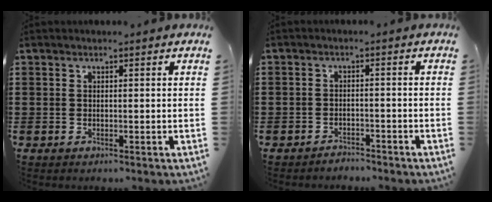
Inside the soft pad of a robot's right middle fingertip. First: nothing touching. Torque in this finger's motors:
{"motor_torque": [0.70, 0.31, -1.05, -0.16]}